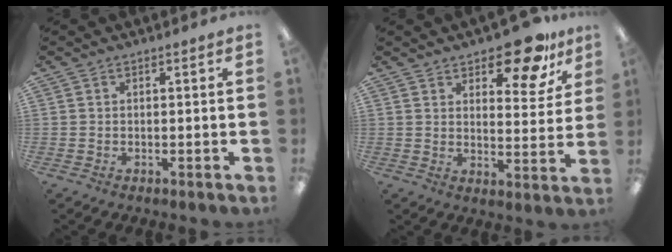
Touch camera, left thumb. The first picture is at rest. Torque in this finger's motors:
{"motor_torque": [0.13, 0.29, -0.26, 0.06, 0.04]}